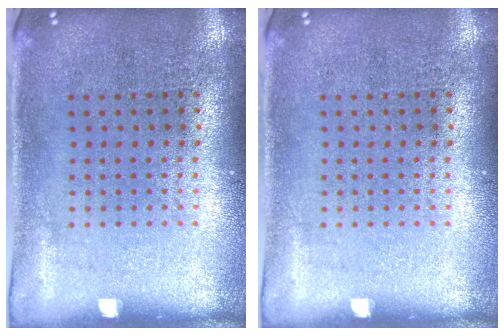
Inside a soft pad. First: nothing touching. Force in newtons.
{"total": 0.0}